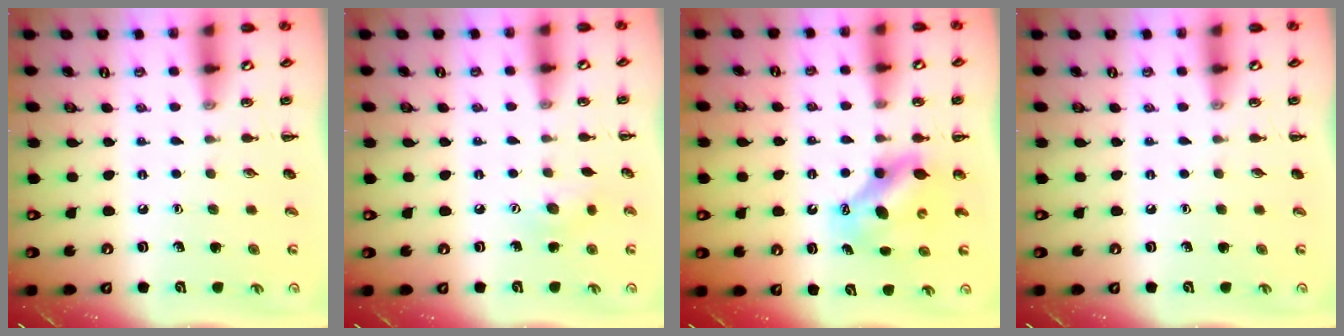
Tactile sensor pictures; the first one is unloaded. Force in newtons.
{"total": 5.8, "press": 5.7, "slide": 1.3}
{"total": 7.5, "press": 7.3, "slide": 1.4}
{"total": 0.0}